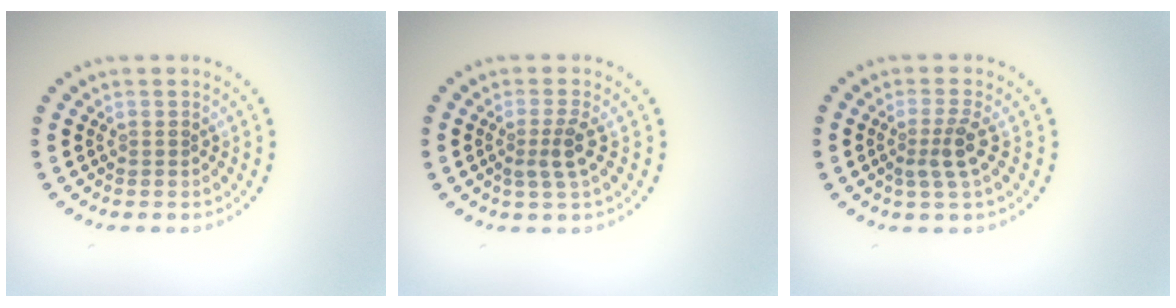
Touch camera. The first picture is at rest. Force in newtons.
{"total": 2.2, "press": 1.7, "slide": 1.4}
{"total": 2.4, "press": 1.8, "slide": 1.5}